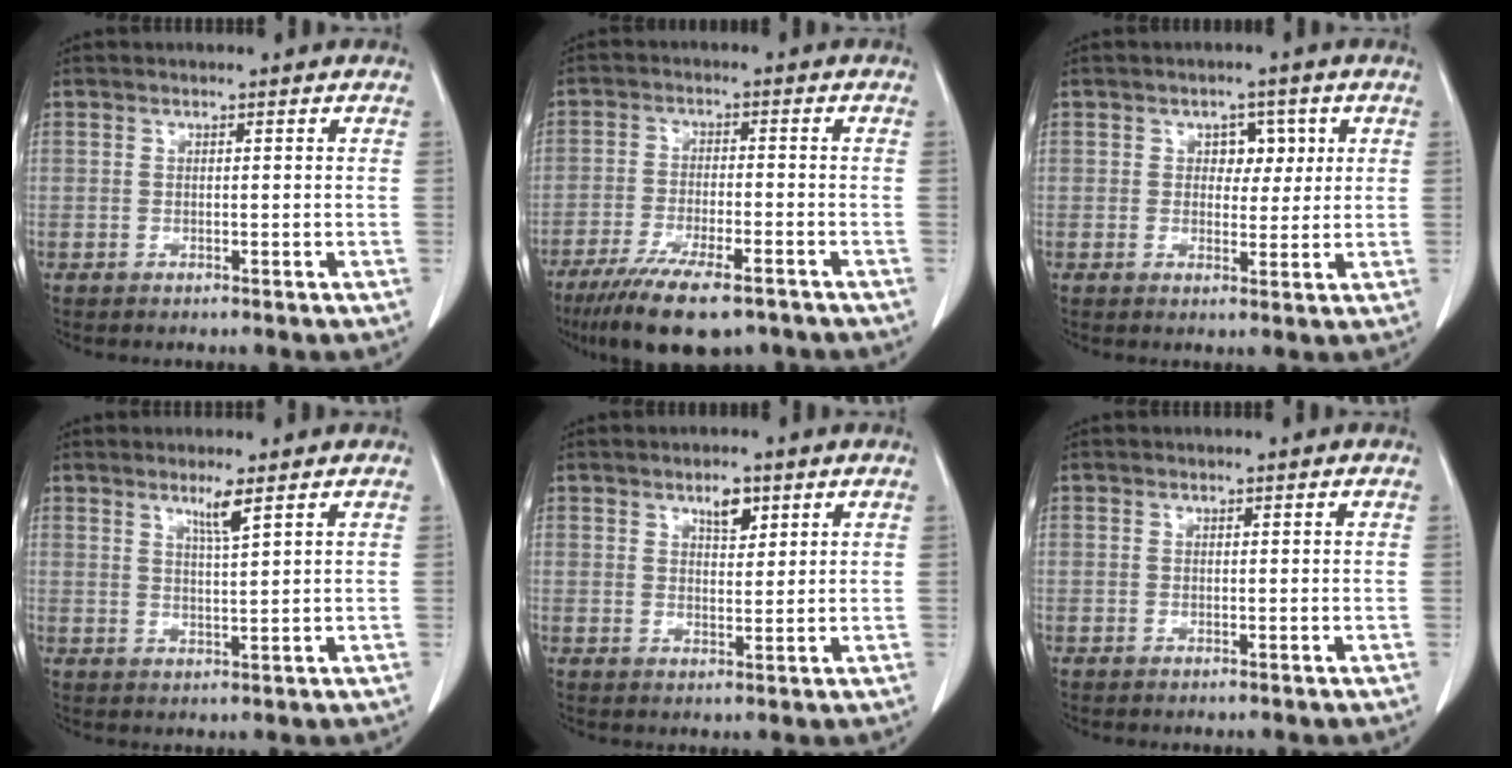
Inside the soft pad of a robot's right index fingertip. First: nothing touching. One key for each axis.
{"total": 12.2, "fx": -8.9, "fy": 2.8, "fz": 7.8, "tx": -0.128, "ty": -0.025, "tz": -0.143}
{"total": 3.7, "fx": 1.1, "fy": 2.6, "fz": 2.4, "tx": -0.024, "ty": 0.008, "tz": 0.016}
{"total": 3.1, "fx": 1.9, "fy": -0.7, "fz": 2.3, "tx": -0.045, "ty": -0.009, "tz": 0.038}
{"total": 3.4, "fx": 2.1, "fy": 1.4, "fz": 2.3, "tx": -0.037, "ty": -0.001, "tz": 0.036}
{"total": 0.0}